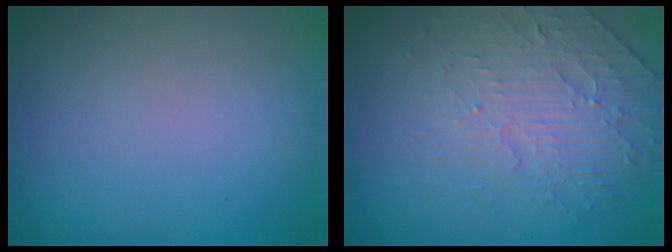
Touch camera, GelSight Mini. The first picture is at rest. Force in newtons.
{"total": 2.8, "press": 2.3, "slide": 1.6}